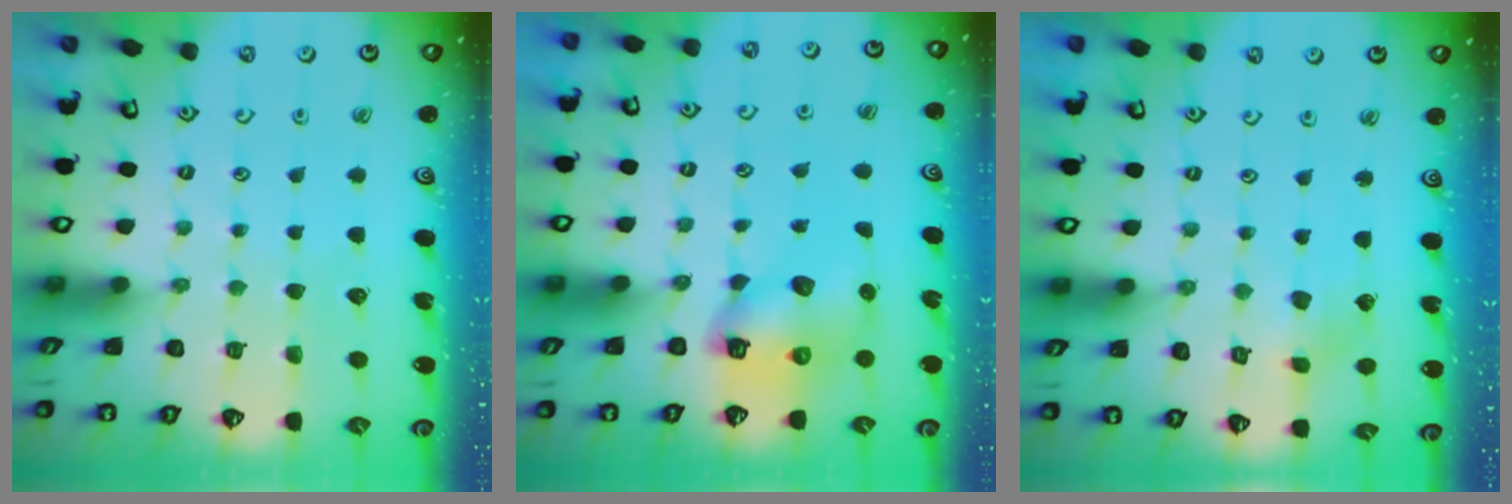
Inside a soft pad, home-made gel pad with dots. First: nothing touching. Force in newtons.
{"total": 8.9, "press": 8.8, "slide": 1.1}
{"total": 3.0, "press": 3.0, "slide": 0.1}